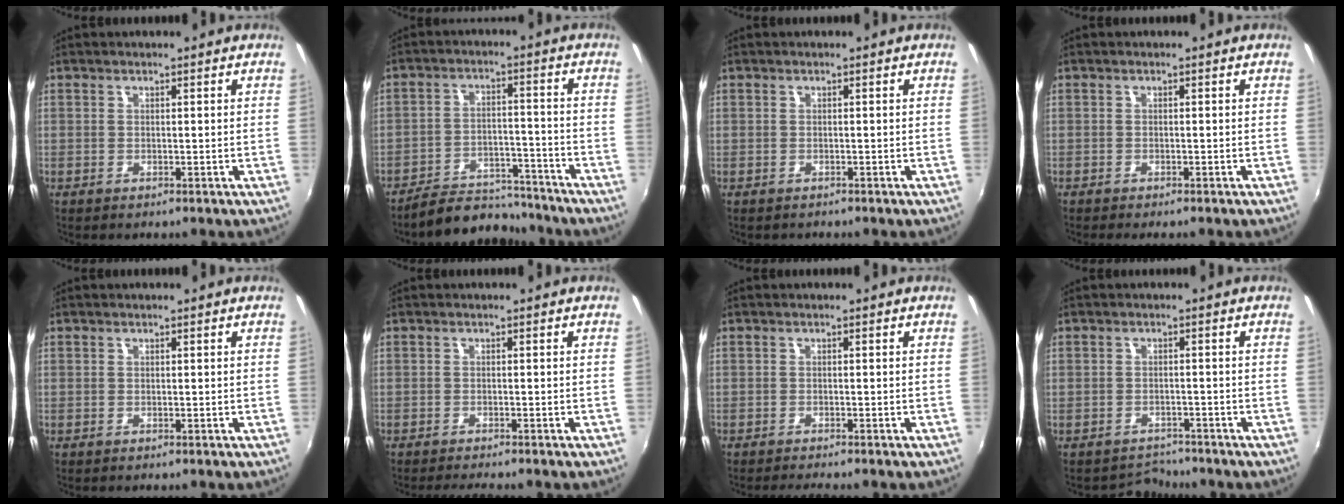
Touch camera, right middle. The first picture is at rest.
{"total": 11.2, "force": [-10.5, 3.1, 2.5], "torque": [-0.065, 0.014, -0.153]}
{"total": 0.7, "force": [-0.6, 0.4, -0.1], "torque": [-0.001, 0.001, -0.008]}
{"total": 1.2, "force": [-1.0, 0.1, 0.5], "torque": [-0.011, -0.008, -0.017]}
{"total": 0.0}
{"total": 3.2, "force": [-2.9, -0.1, 1.3], "torque": [-0.032, -0.014, -0.051]}
{"total": 2.5, "force": [-2.3, -0.2, 1.0], "torque": [-0.024, -0.014, -0.042]}
{"total": 2.9, "force": [-2.5, 1.1, -0.9], "torque": [0.005, 0.011, -0.044]}